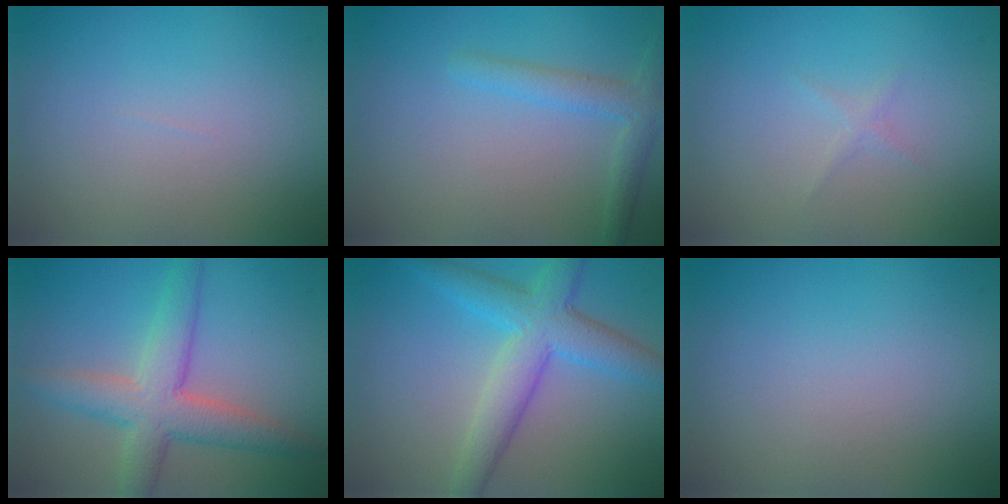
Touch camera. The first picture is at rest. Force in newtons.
{"total": 2.3, "press": 2.3, "slide": 0.1}
{"total": 0.6, "press": 0.6, "slide": 0.0}
{"total": 5.5, "press": 5.5, "slide": 0.2}
{"total": 5.6, "press": 5.6, "slide": 0.2}
{"total": 0.0}